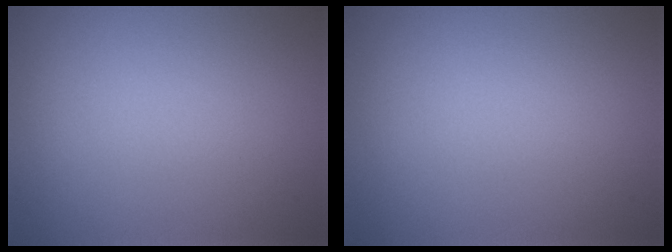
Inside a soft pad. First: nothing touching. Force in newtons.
{"total": 0.0}